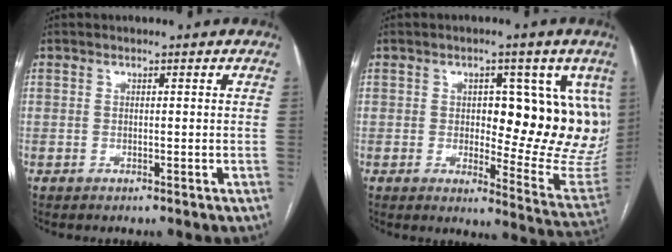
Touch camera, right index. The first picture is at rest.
{"total": 15.6, "force": [3.6, 6.1, 13.9], "torque": [-0.148, 0.005, 0.047]}